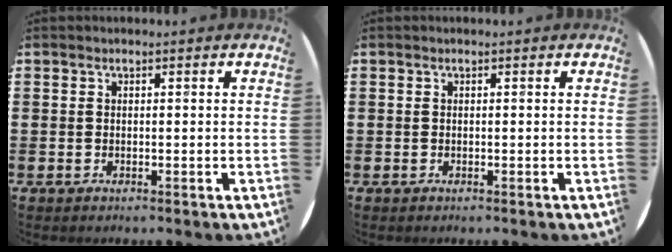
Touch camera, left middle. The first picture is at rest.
{"total": 0.0}